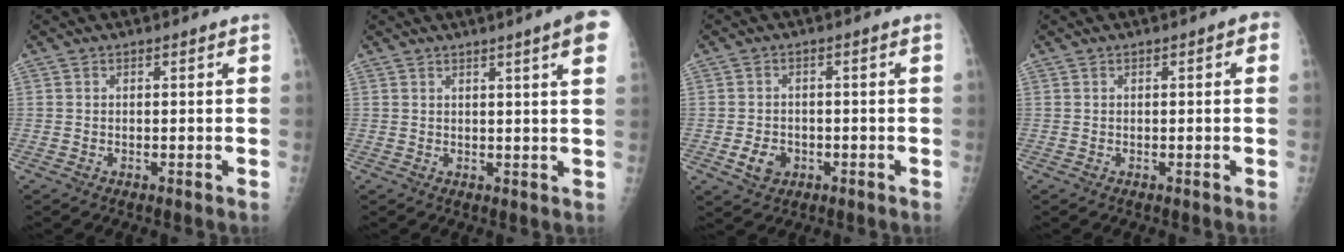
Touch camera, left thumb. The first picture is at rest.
{"total": 7.5, "force": [3.9, 0.0, 6.4], "torque": [-0.072, -0.005, 0.038]}
{"total": 4.3, "force": [-1.5, 3.4, 2.1], "torque": [-0.027, 0.006, -0.019]}
{"total": 1.6, "force": [0.3, 0.6, 1.4], "torque": [-0.011, 0.005, -0.002]}